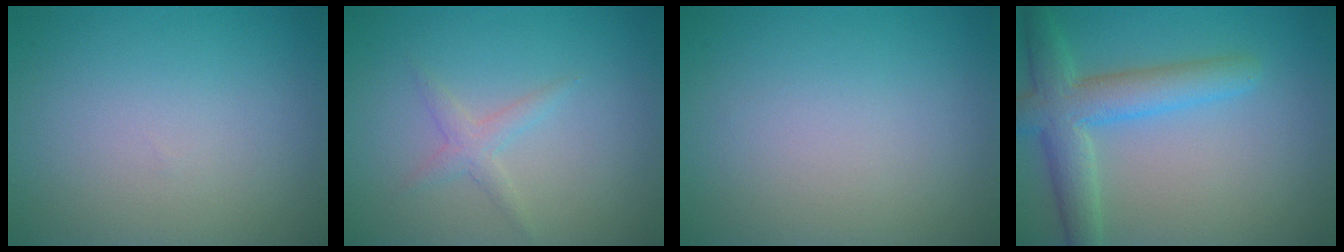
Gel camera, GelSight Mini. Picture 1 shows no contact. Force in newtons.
{"total": 1.5, "press": 1.5, "slide": 0.1}
{"total": 0.0}
{"total": 5.3, "press": 5.2, "slide": 0.3}